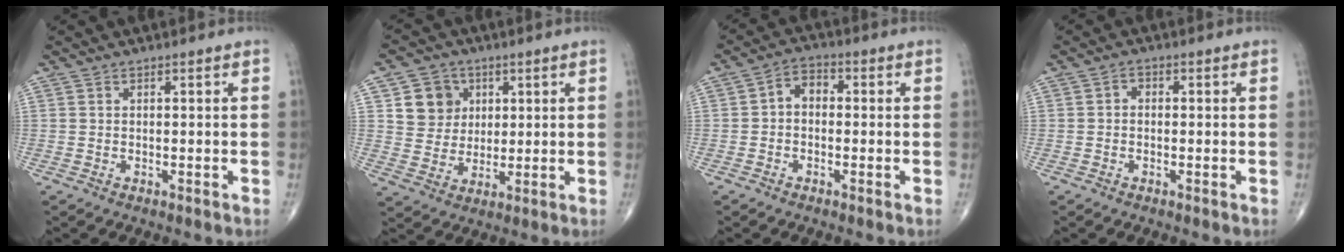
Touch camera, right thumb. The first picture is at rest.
{"total": 8.3, "force": [2.8, 7.5, 2.4], "torque": [-0.008, -0.008, 0.051]}
{"total": 4.5, "force": [-0.2, 3.3, 3.1], "torque": [-0.036, 0.018, -0.017]}
{"total": 1.5, "force": [-0.1, 1.2, 0.9], "torque": [-0.006, 0.008, -0.008]}